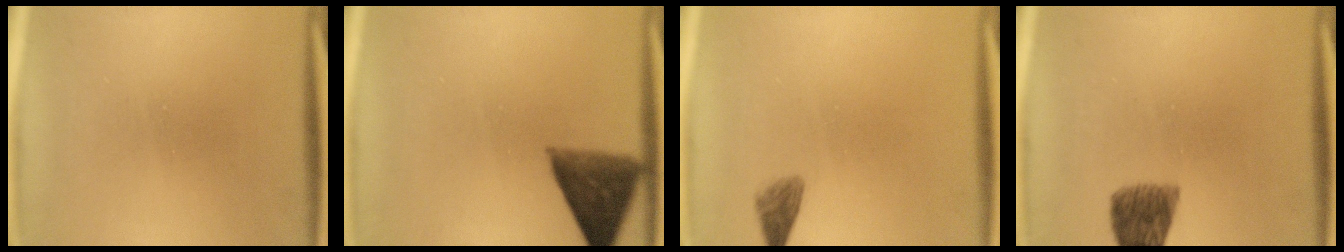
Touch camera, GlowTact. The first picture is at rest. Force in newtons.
{"total": 8.2}
{"total": 1.9}
{"total": 6.4}